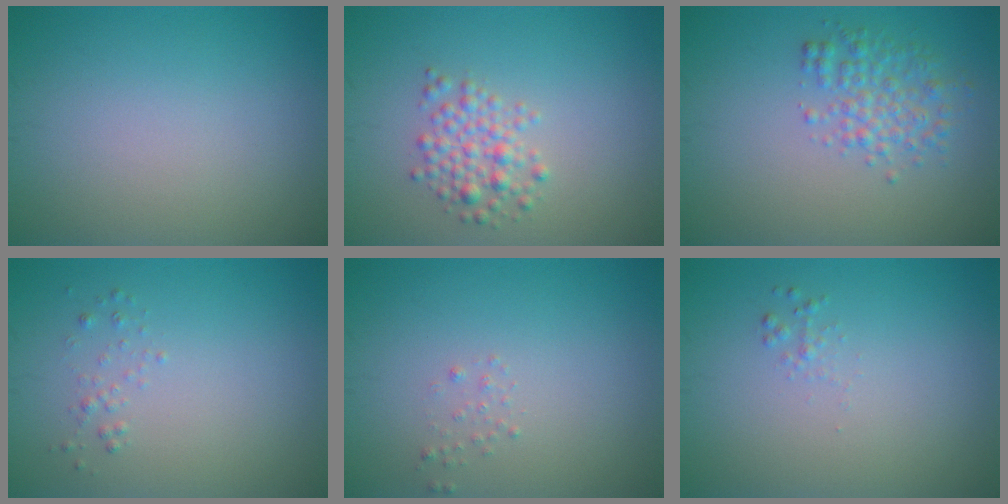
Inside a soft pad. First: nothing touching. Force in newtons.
{"total": 2.6, "press": 2.6, "slide": 0.2}
{"total": 3.0, "press": 3.0, "slide": 0.1}
{"total": 0.7, "press": 0.7, "slide": 0.1}
{"total": 0.6, "press": 0.6, "slide": 0.0}
{"total": 0.6, "press": 0.6, "slide": 0.0}